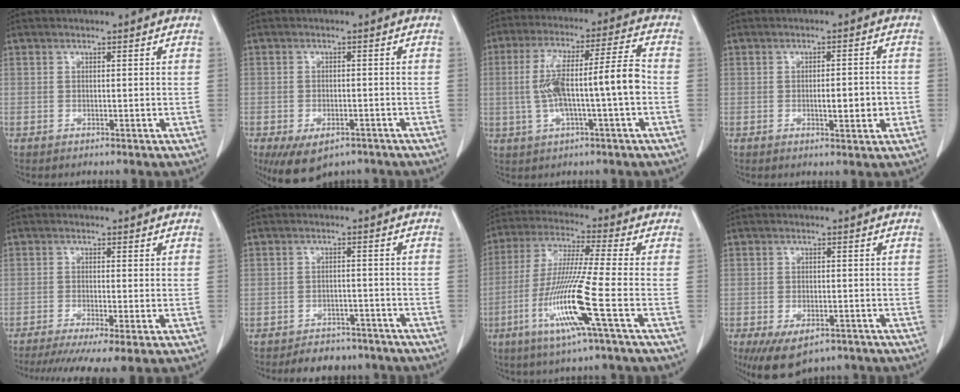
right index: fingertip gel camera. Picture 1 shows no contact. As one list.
[{"total": 8.1, "force": [-5.4, 4.2, 4.4], "torque": [-0.071, -0.006, -0.077]}, {"total": 12.4, "force": [-1.3, 0.9, 12.3], "torque": [-0.227, 0.026, -0.021]}, {"total": 4.3, "force": [-0.9, 1.1, 4.1], "torque": [-0.062, -0.001, -0.008]}, {"total": 8.8, "force": [-6.2, 0.8, 6.3], "torque": [-0.094, -0.015, -0.101]}, {"total": 7.1, "force": [-6.1, 3.4, 1.1], "torque": [0.000, 0.006, -0.078]}, {"total": 13.4, "force": [-4.9, -1.5, 12.4], "torque": [-0.251, -0.023, -0.101]}, {"total": 8.5, "force": [-5.7, 4.1, 4.8], "torque": [-0.079, -0.008, -0.085]}]